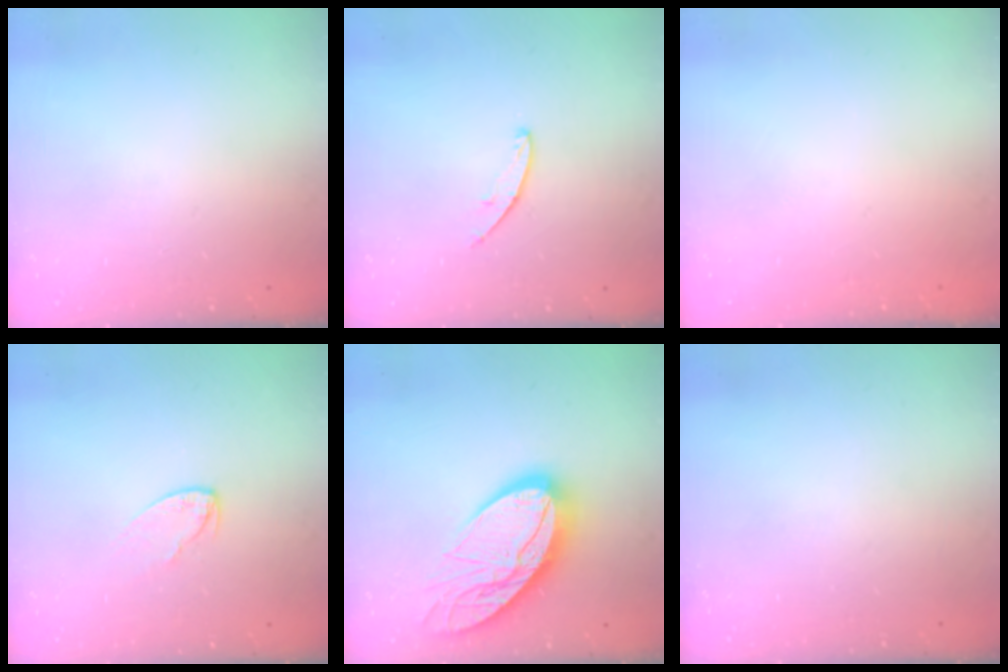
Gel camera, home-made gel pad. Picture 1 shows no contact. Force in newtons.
{"total": 5.9, "press": 5.9, "slide": 0.6}
{"total": 0.0}
{"total": 4.4, "press": 4.4, "slide": 0.4}
{"total": 16.1, "press": 16.1, "slide": 1.2}
{"total": 0.0}